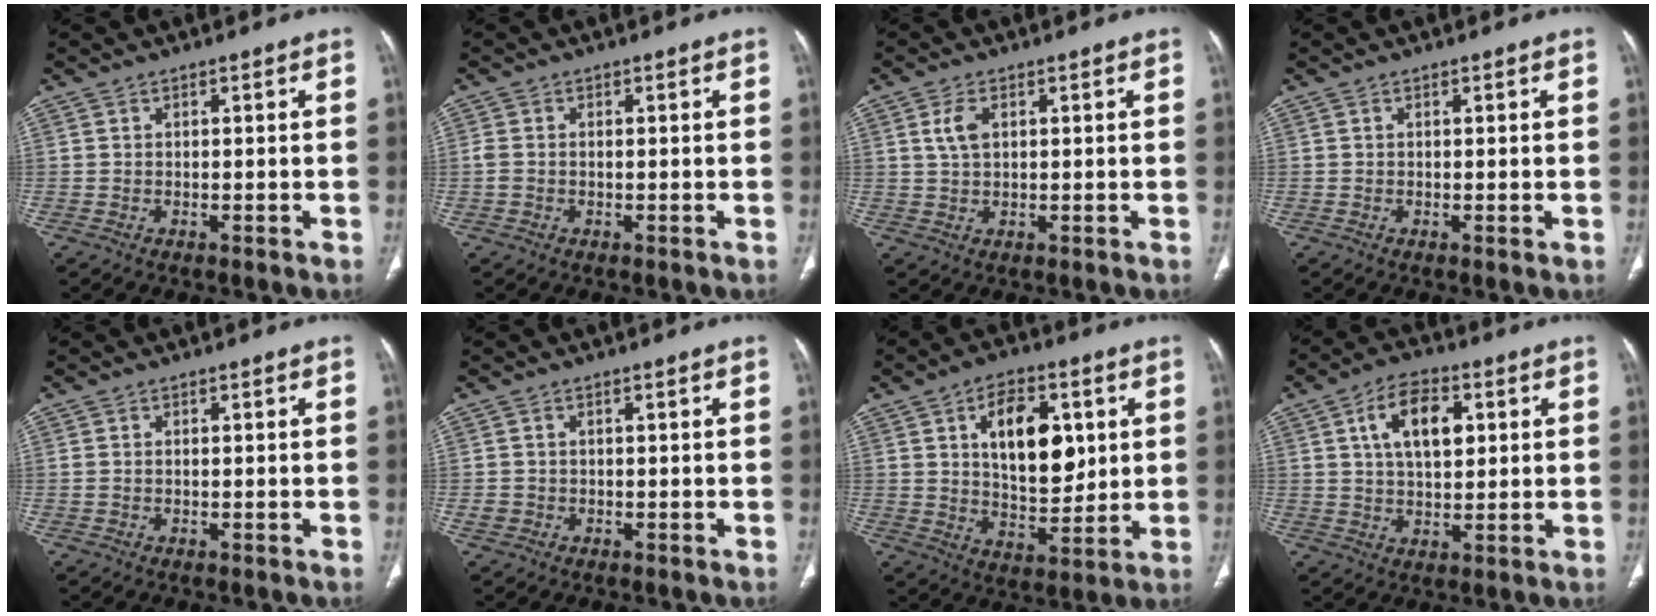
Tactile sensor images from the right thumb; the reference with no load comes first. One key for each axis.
{"total": 1.8, "fx": -0.1, "fy": 1.2, "fz": 1.3, "tx": -0.043, "ty": 0.006, "tz": -0.003}
{"total": 3.5, "fx": 1.2, "fy": 1.9, "fz": 2.7, "tx": -0.057, "ty": 0.002, "tz": 0.026}
{"total": 0.6, "fx": 0.0, "fy": -0.1, "fz": 0.6, "tx": -0.013, "ty": -0.004, "tz": -0.001}
{"total": 0.8, "fx": 0.1, "fy": 0.5, "fz": 0.7, "tx": -0.024, "ty": 0.011, "tz": 0.009}
{"total": 1.2, "fx": -0.3, "fy": 1.1, "fz": 0.4, "tx": -0.007, "ty": 0.002, "tz": -0.003}
{"total": 14.8, "fx": 4.1, "fy": 8.3, "fz": 11.6, "tx": -0.141, "ty": -0.025, "tz": 0.071}
{"total": 10.5, "fx": 3.2, "fy": 5.9, "fz": 8.1, "tx": -0.117, "ty": -0.007, "tz": 0.050}